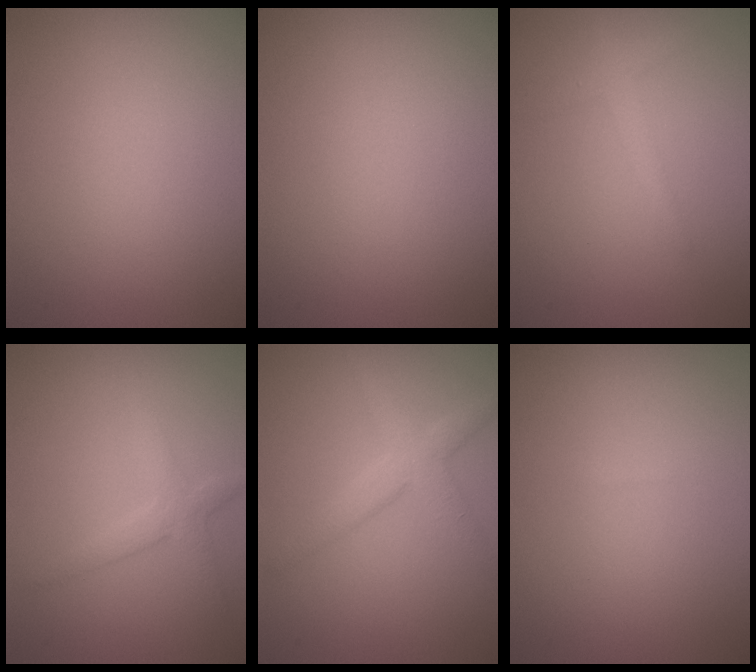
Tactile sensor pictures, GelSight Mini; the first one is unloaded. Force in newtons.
{"total": 0.0}
{"total": 1.7, "press": 1.7, "slide": 0.1}
{"total": 2.2, "press": 2.2, "slide": 0.1}
{"total": 3.1, "press": 3.1, "slide": 0.1}
{"total": 0.0}